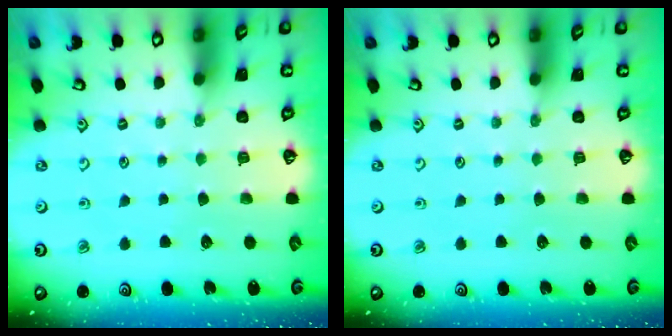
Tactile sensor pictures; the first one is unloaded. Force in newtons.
{"total": 0.0}